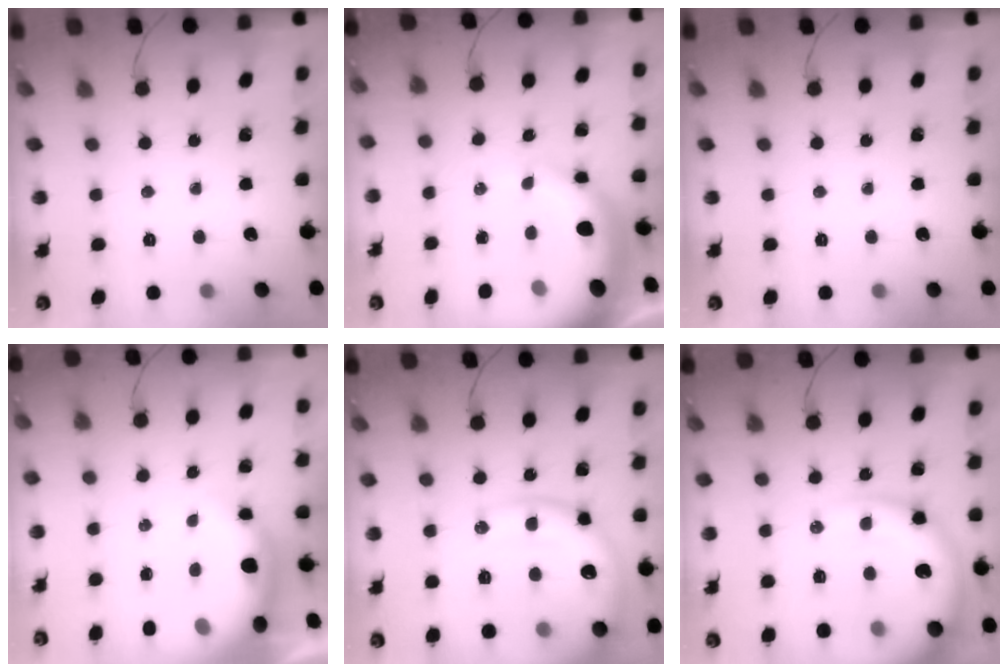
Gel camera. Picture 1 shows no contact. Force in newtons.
{"total": 14.1, "press": 13.8, "slide": 3.1}
{"total": 0.0}
{"total": 7.5, "press": 7.3, "slide": 1.6}
{"total": 16.8, "press": 16.7, "slide": 2.0}
{"total": 15.9, "press": 15.6, "slide": 3.3}